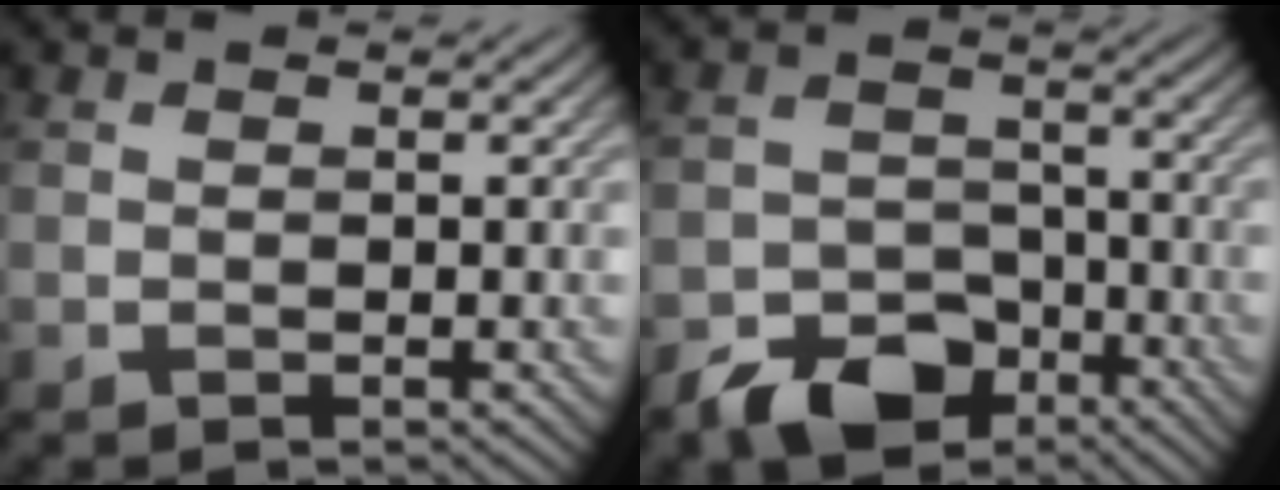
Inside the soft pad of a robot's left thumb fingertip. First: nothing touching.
{"total": 7.5, "force": [-5.1, 4.5, 3.2], "torque": [-0.055, -0.005, -0.098]}